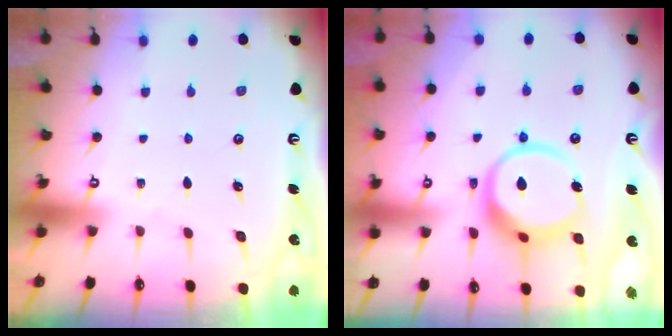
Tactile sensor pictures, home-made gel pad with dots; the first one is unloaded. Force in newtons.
{"total": 12.7, "press": 12.6, "slide": 1.5}